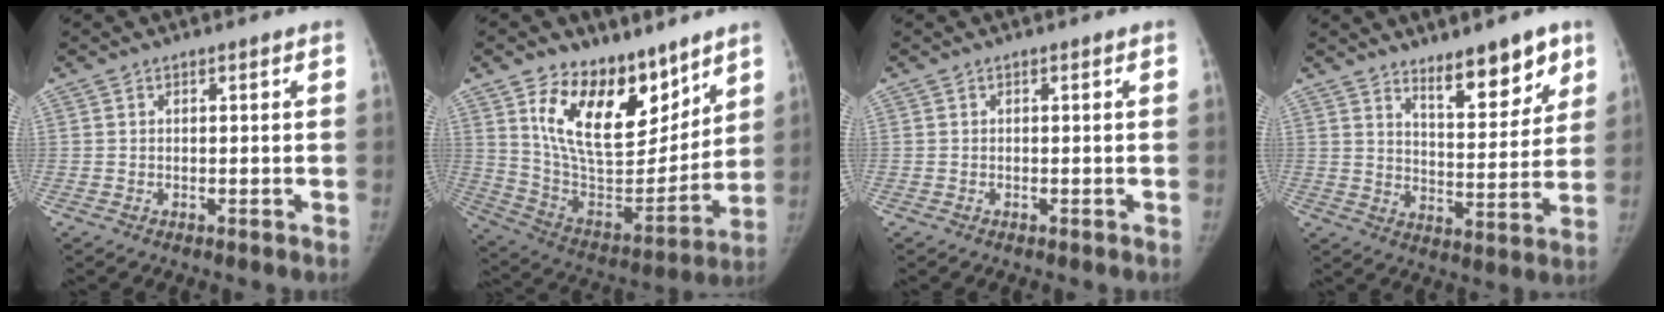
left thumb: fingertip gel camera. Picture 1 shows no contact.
{"total": 21.4, "force": [12.8, 11.5, 12.8], "torque": [-0.155, -0.080, 0.234]}
{"total": 0.0}
{"total": 11.9, "force": [8.2, 4.3, 7.4], "torque": [-0.068, -0.061, 0.131]}